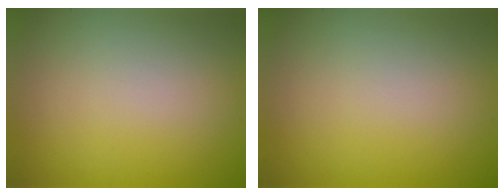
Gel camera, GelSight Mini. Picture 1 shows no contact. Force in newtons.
{"total": 0.0}